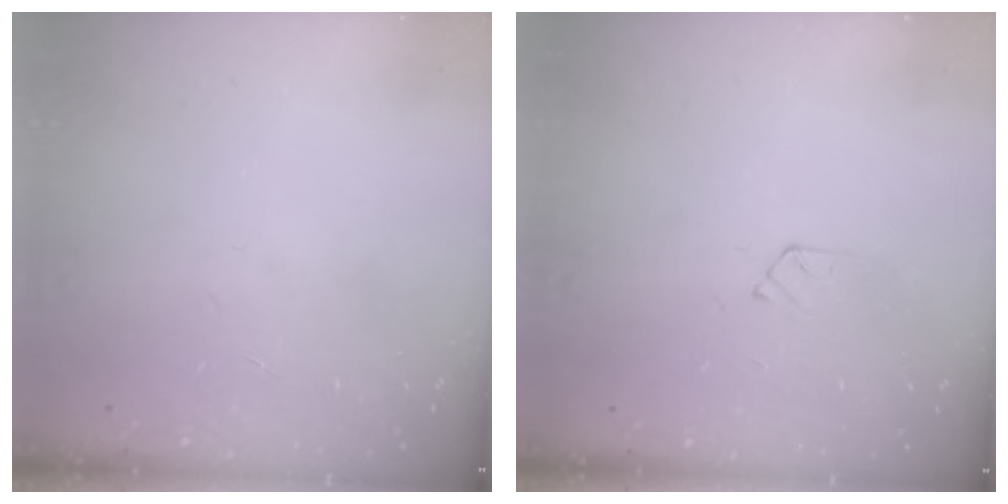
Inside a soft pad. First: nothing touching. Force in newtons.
{"total": 2.8, "press": 2.8, "slide": 0.3}